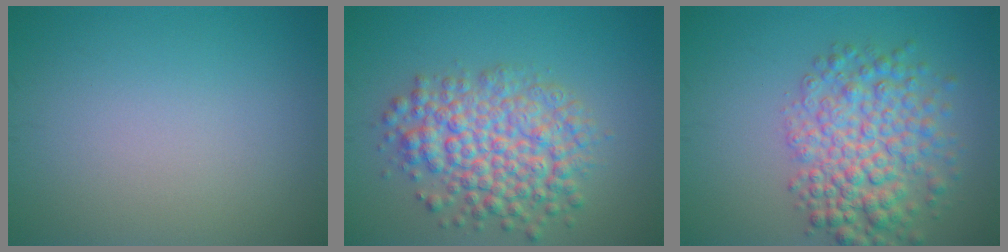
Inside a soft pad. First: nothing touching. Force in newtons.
{"total": 6.8, "press": 6.8, "slide": 0.3}
{"total": 6.5, "press": 6.5, "slide": 0.2}